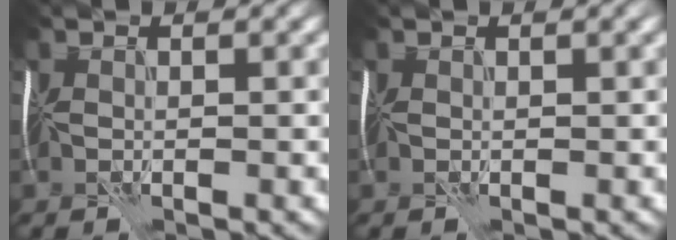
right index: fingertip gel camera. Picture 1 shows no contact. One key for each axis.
{"total": 0.6, "fx": 0.4, "fy": 0.2, "fz": 0.4, "tx": 0.001, "ty": 0.009, "tz": 0.000}